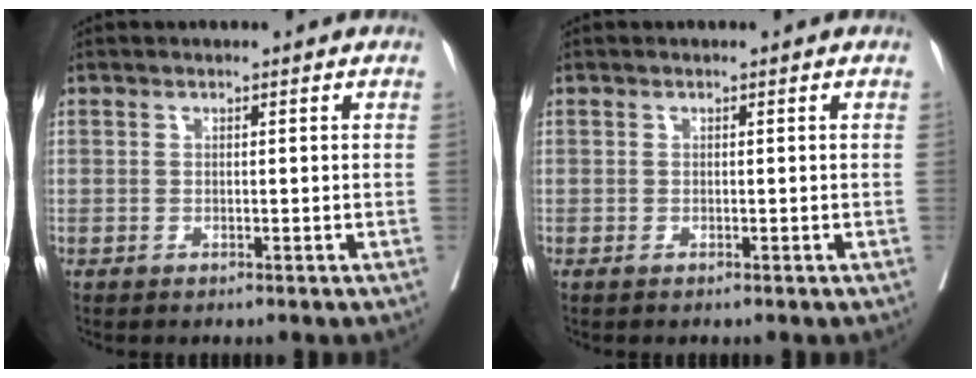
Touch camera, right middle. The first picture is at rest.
{"total": 0.0}